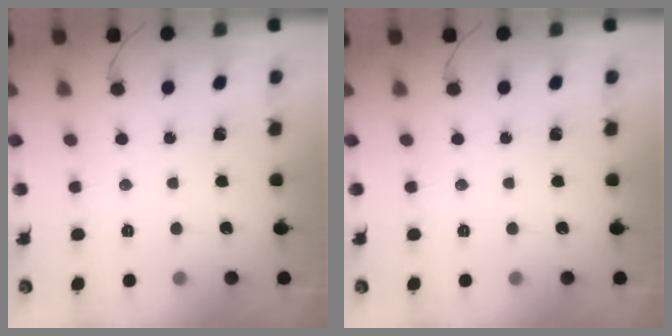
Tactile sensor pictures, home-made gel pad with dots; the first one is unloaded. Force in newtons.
{"total": 0.0}